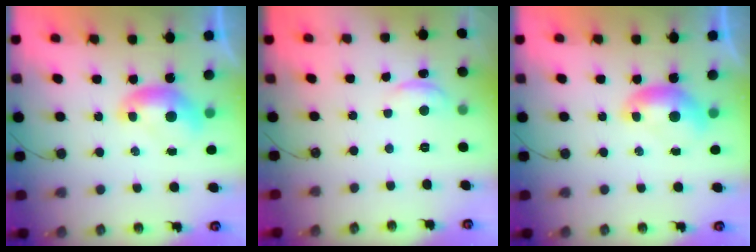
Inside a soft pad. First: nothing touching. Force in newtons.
{"total": 0.0}
{"total": 0.0}